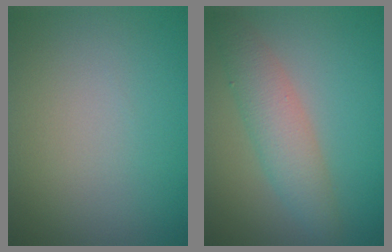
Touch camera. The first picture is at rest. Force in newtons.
{"total": 3.6, "press": 3.6, "slide": 0.1}